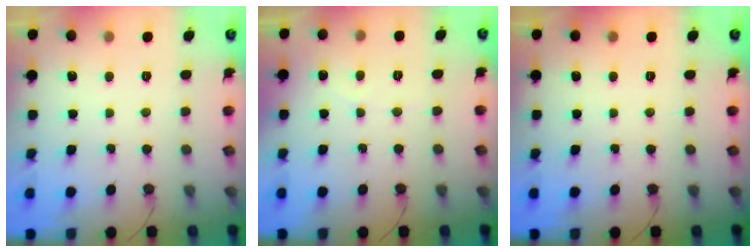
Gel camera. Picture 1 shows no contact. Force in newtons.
{"total": 1.9, "press": 1.9, "slide": 0.2}
{"total": 0.0}